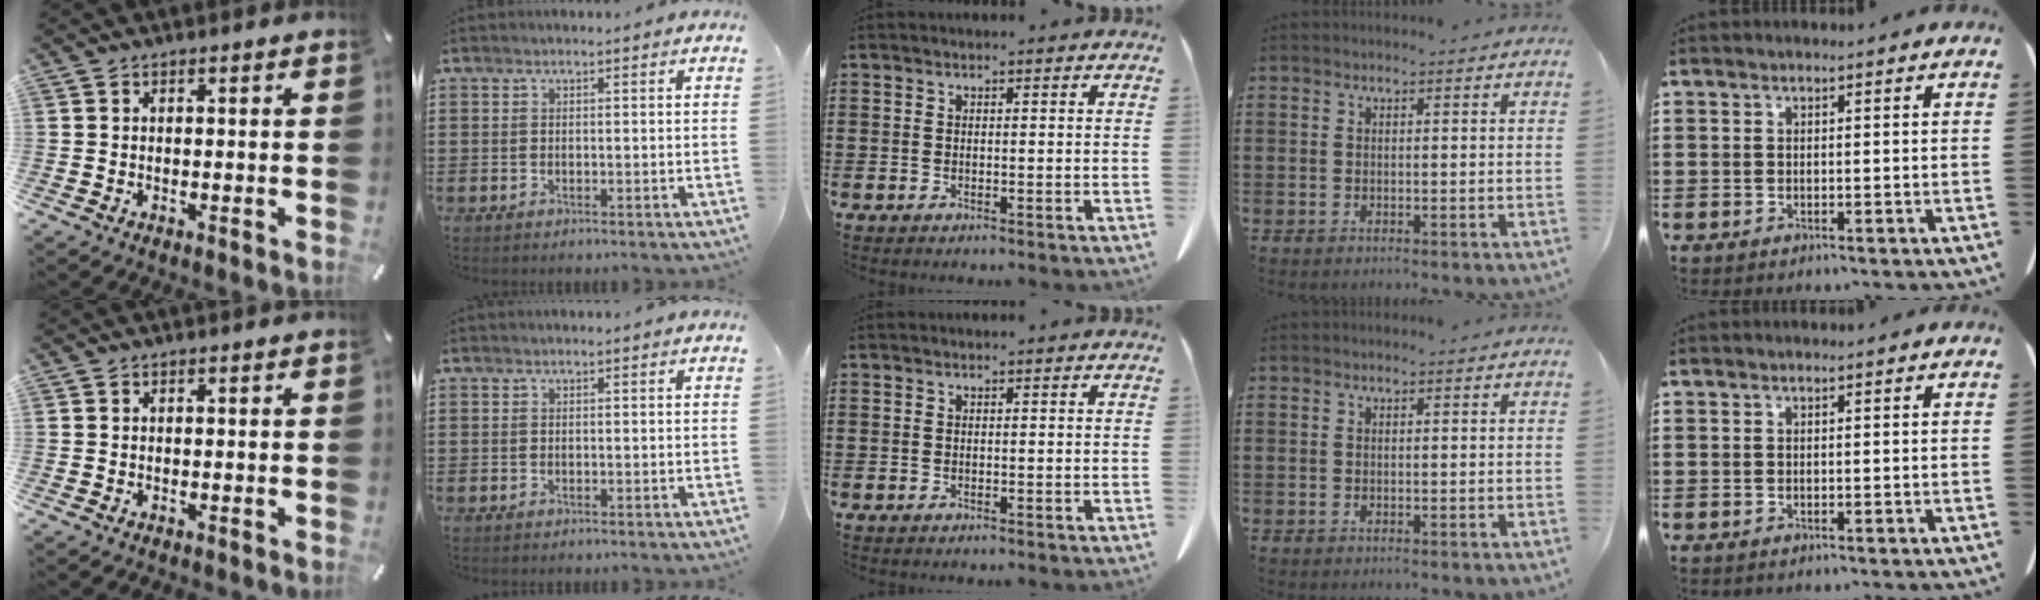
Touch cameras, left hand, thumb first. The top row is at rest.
{}